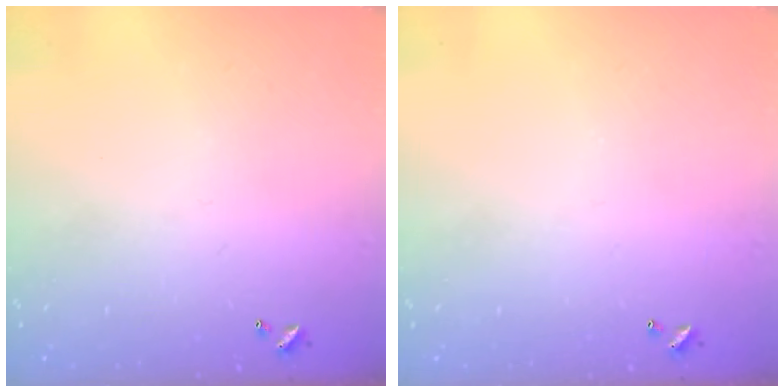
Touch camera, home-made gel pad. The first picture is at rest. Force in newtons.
{"total": 0.0}